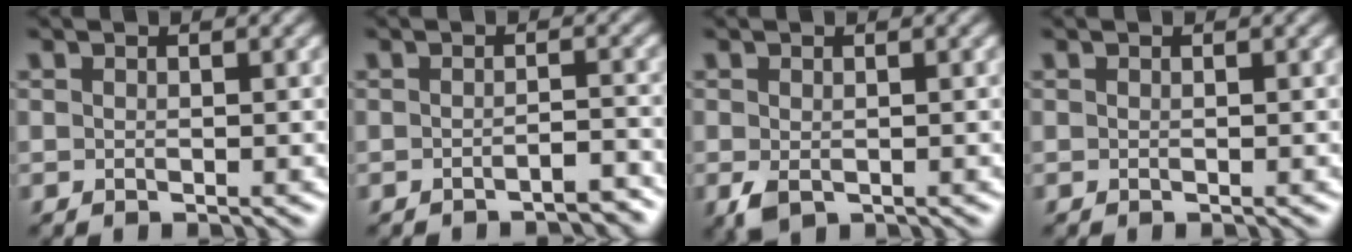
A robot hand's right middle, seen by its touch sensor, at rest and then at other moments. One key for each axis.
{"total": 2.3, "fx": -2.1, "fy": 0.4, "fz": 1.0, "tx": -0.008, "ty": 0.005, "tz": -0.030}
{"total": 1.9, "fx": -0.7, "fy": 1.2, "fz": 1.3, "tx": -0.035, "ty": -0.011, "tz": -0.010}
{"total": 0.0}